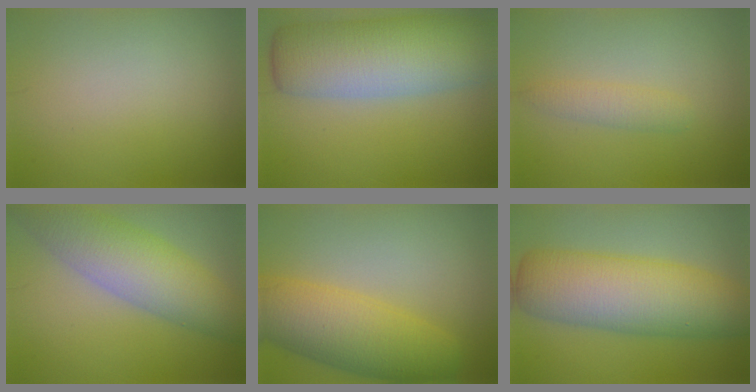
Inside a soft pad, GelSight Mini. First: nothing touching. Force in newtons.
{"total": 10.6, "press": 10.5, "slide": 0.5}
{"total": 1.7, "press": 1.7, "slide": 0.1}
{"total": 7.5, "press": 7.5, "slide": 0.3}
{"total": 7.9, "press": 7.9, "slide": 0.3}
{"total": 10.2, "press": 10.2, "slide": 0.3}